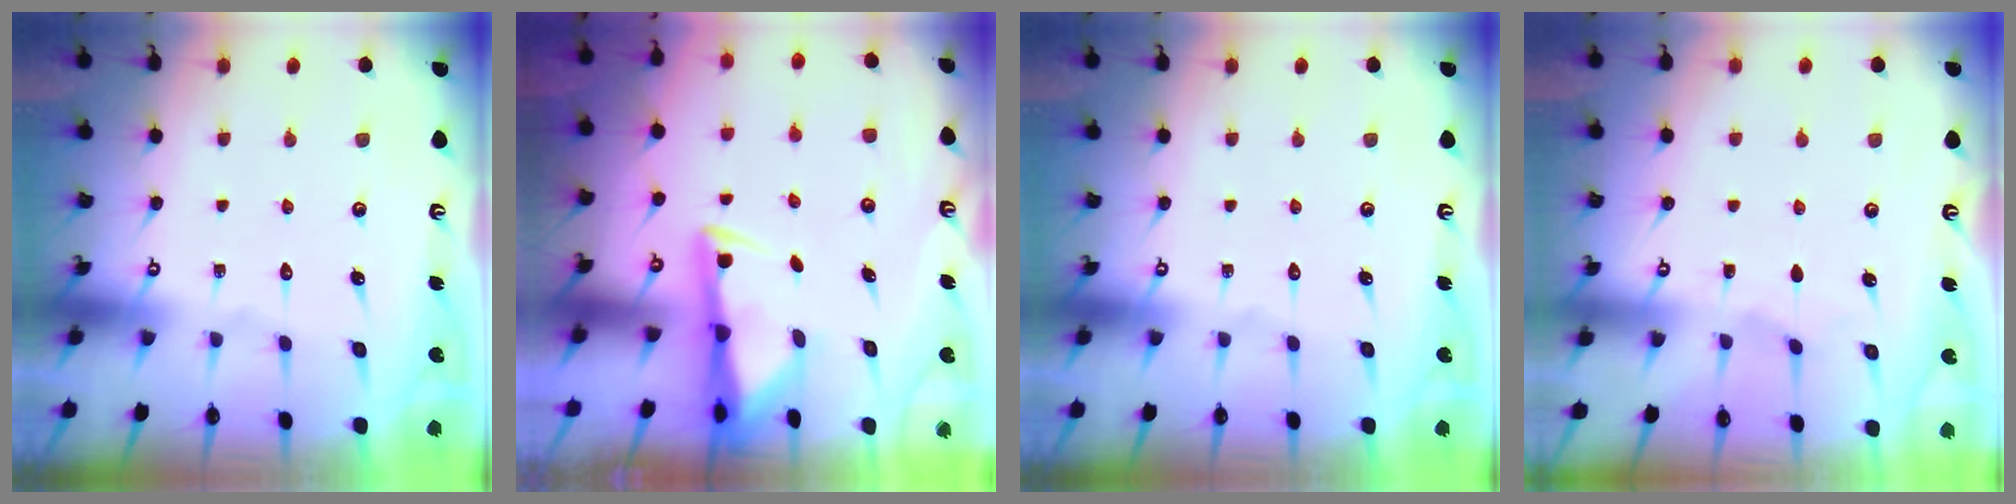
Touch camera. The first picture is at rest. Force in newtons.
{"total": 2.8, "press": 2.7, "slide": 0.6}
{"total": 0.0}
{"total": 2.2, "press": 2.1, "slide": 0.3}